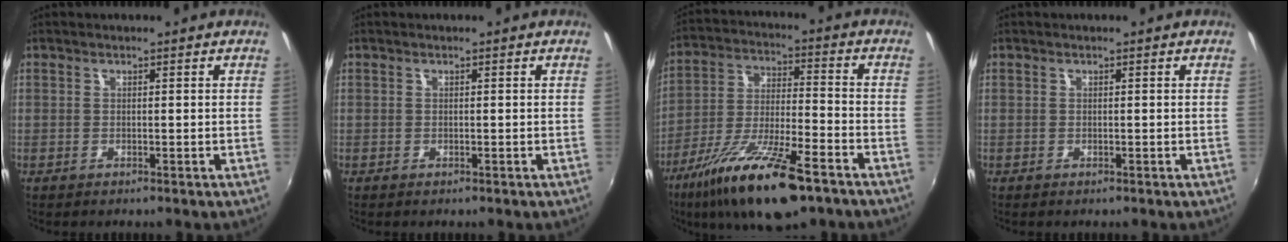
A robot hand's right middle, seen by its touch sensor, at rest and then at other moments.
{"total": 0.0}
{"total": 18.4, "force": [-11.9, 4.6, 13.3], "torque": [-0.254, -0.034, -0.210]}
{"total": 0.0}